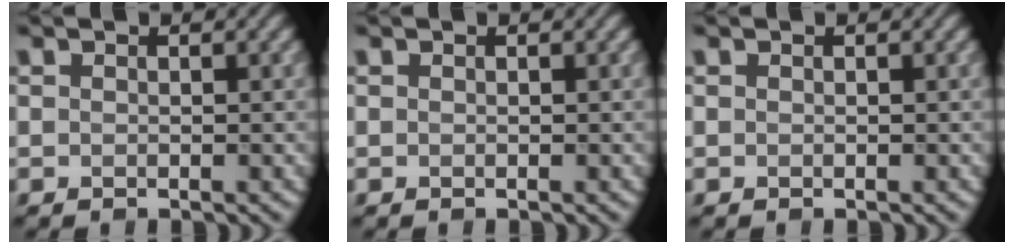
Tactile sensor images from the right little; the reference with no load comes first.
{"total": 0.0}
{"total": 0.0}